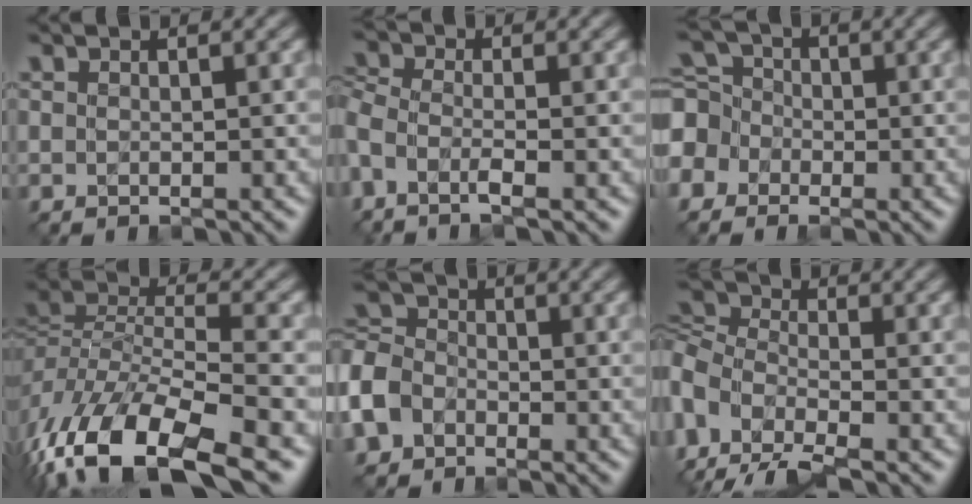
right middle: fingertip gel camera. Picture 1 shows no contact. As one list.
[{"total": 2.4, "force": [-1.6, 0.5, 1.6], "torque": [-0.064, 0.001, -0.042]}, {"total": 3.8, "force": [-1.9, 3.2, 0.8], "torque": [-0.048, 0.016, -0.039]}, {"total": 12.8, "force": [-8.1, 5.4, 8.4], "torque": [-0.216, -0.005, -0.131]}, {"total": 4.1, "force": [-2.2, 3.3, 1.0], "torque": [-0.064, 0.008, -0.058]}, {"total": 5.7, "force": [-3.2, 3.0, 3.7], "torque": [-0.111, 0.000, -0.069]}]